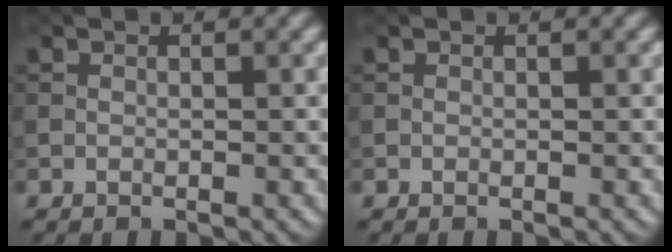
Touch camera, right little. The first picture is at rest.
{"total": 0.0}